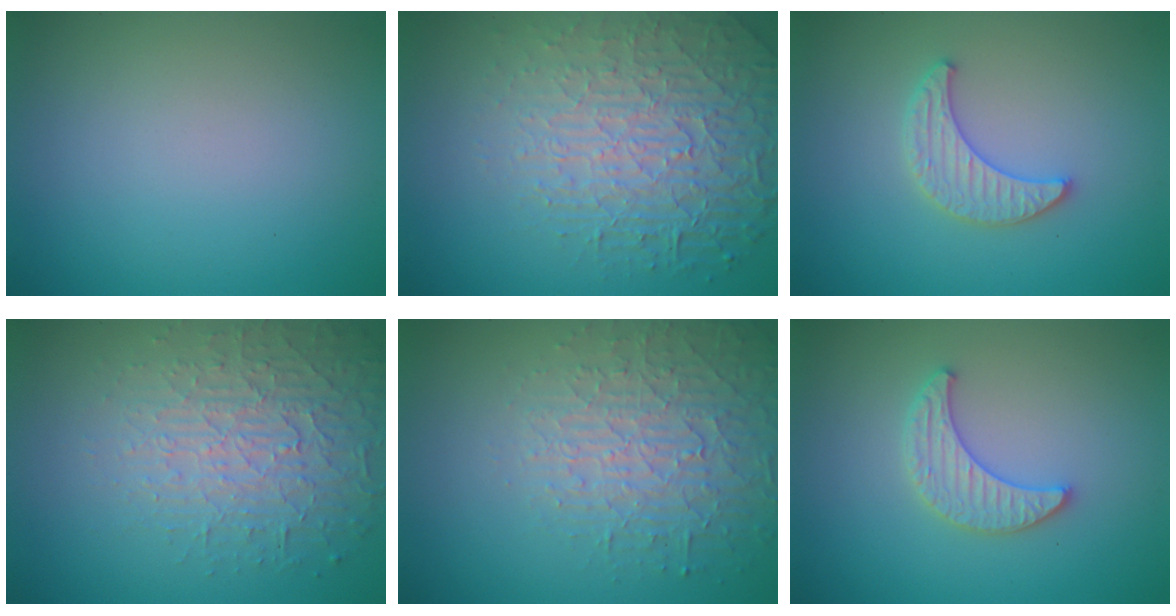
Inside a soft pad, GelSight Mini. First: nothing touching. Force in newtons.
{"total": 7.4, "press": 5.4, "slide": 5.0}
{"total": 2.9, "press": 2.9, "slide": 0.7}
{"total": 4.6, "press": 4.1, "slide": 2.2}
{"total": 4.0, "press": 3.9, "slide": 0.7}
{"total": 2.9, "press": 2.9, "slide": 0.7}